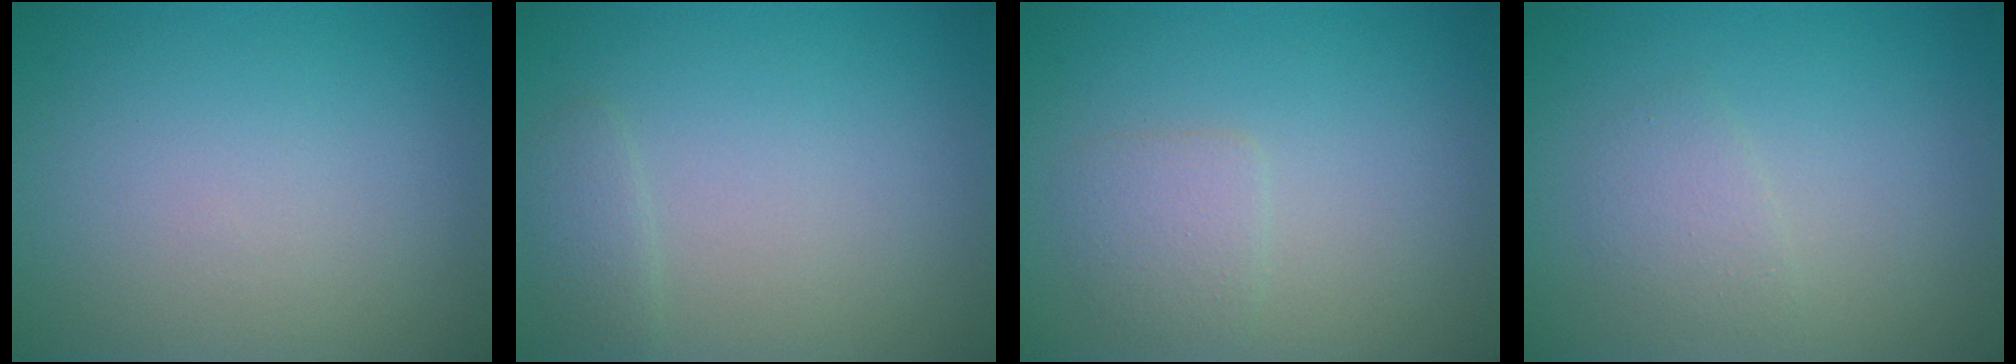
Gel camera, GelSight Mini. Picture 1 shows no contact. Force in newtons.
{"total": 1.0, "press": 1.0, "slide": 0.2}
{"total": 1.8, "press": 1.8, "slide": 0.1}
{"total": 1.5, "press": 1.5, "slide": 0.0}